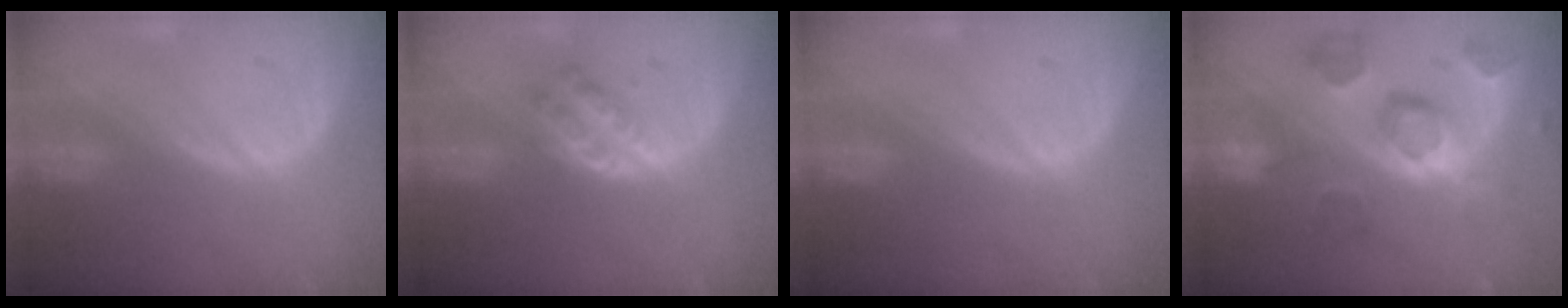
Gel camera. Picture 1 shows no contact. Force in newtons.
{"total": 4.5, "press": 4.4, "slide": 0.8}
{"total": 0.0}
{"total": 11.3, "press": 10.0, "slide": 5.2}